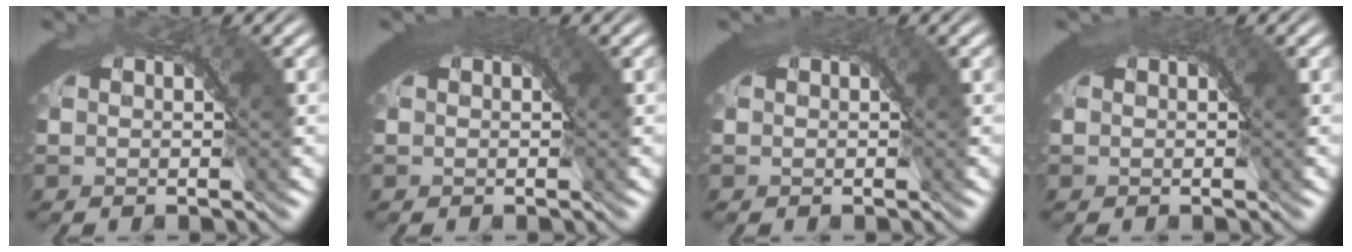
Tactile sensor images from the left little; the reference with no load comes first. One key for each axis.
{"total": 1.7, "fx": 1.0, "fy": 0.4, "fz": 1.4, "tx": -0.013, "ty": 0.003, "tz": 0.011}
{"total": 0.8, "fx": 0.5, "fy": 0.2, "fz": 0.7, "tx": -0.004, "ty": 0.001, "tz": 0.006}
{"total": 1.1, "fx": 0.5, "fy": 0.3, "fz": 0.9, "tx": -0.009, "ty": 0.002, "tz": 0.006}